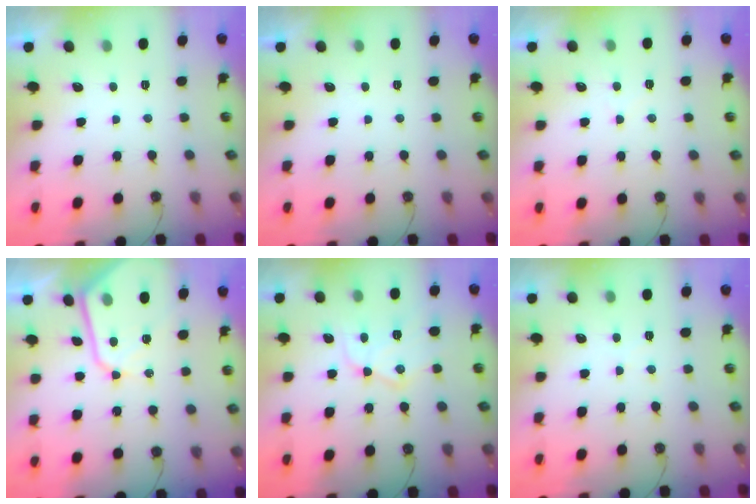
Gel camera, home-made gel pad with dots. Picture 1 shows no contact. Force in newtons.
{"total": 0.0}
{"total": 3.8, "press": 3.8, "slide": 0.5}
{"total": 12.7, "press": 12.6, "slide": 1.2}
{"total": 13.3, "press": 13.3, "slide": 1.1}
{"total": 4.7, "press": 4.7, "slide": 0.6}